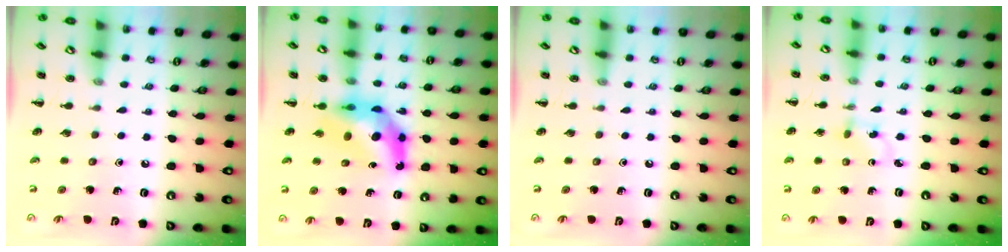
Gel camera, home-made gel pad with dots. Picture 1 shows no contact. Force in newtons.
{"total": 9.6, "press": 9.0, "slide": 3.4}
{"total": 0.0}
{"total": 1.6, "press": 1.4, "slide": 0.7}